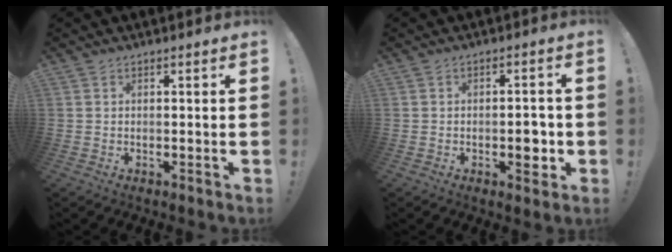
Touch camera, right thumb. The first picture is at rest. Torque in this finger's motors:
{"motor_torque": [0.73, 0.93, 0.25, -0.30, 0.08]}